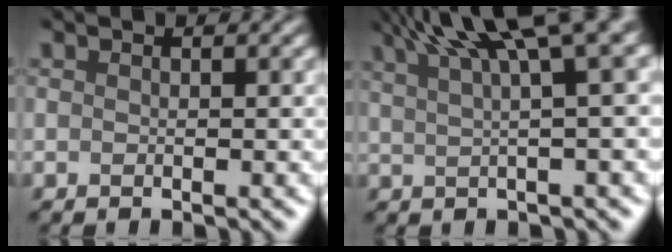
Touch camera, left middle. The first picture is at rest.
{"total": 8.9, "force": [5.2, 1.7, 7.0], "torque": [-0.078, 0.038, 0.077]}